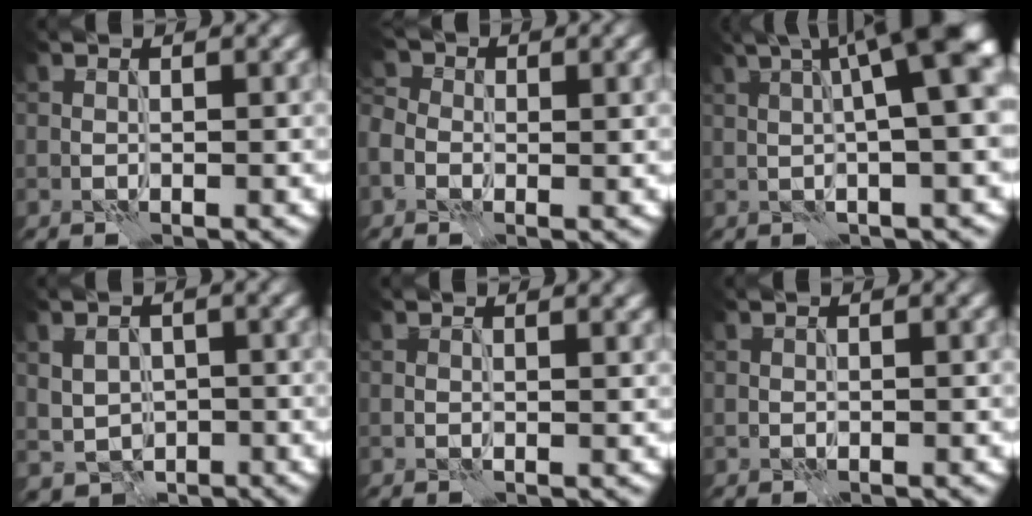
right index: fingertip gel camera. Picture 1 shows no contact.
{"total": 3.6, "force": [-0.4, 2.8, 2.3], "torque": [-0.041, -0.001, -0.012]}
{"total": 12.1, "force": [3.0, 3.7, 11.1], "torque": [-0.112, 0.040, 0.030]}
{"total": 2.0, "force": [-0.1, 1.8, 0.8], "torque": [-0.016, -0.004, 0.005]}
{"total": 2.3, "force": [1.6, 1.0, 1.3], "torque": [-0.003, 0.009, 0.010]}
{"total": 0.0}